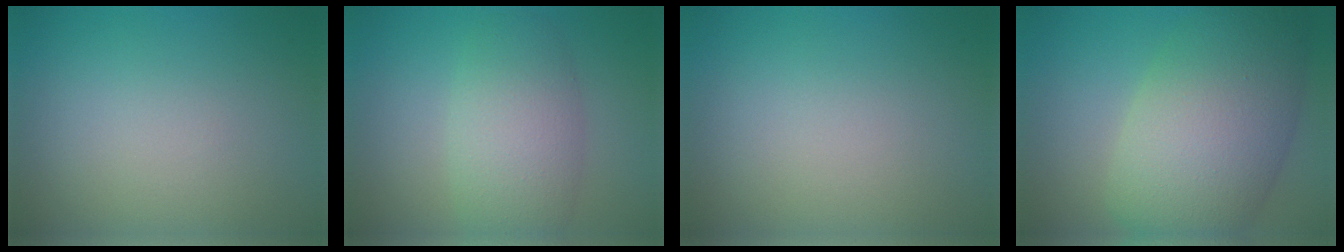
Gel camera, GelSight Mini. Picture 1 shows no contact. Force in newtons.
{"total": 5.1, "press": 5.1, "slide": 0.2}
{"total": 0.0}
{"total": 10.4, "press": 10.4, "slide": 0.6}